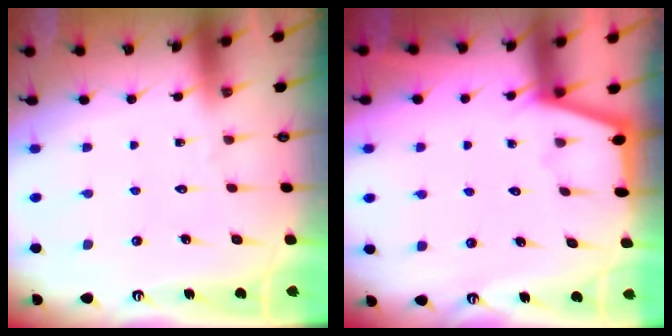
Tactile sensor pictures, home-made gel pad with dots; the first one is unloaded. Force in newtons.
{"total": 1.4, "press": 1.3, "slide": 0.3}